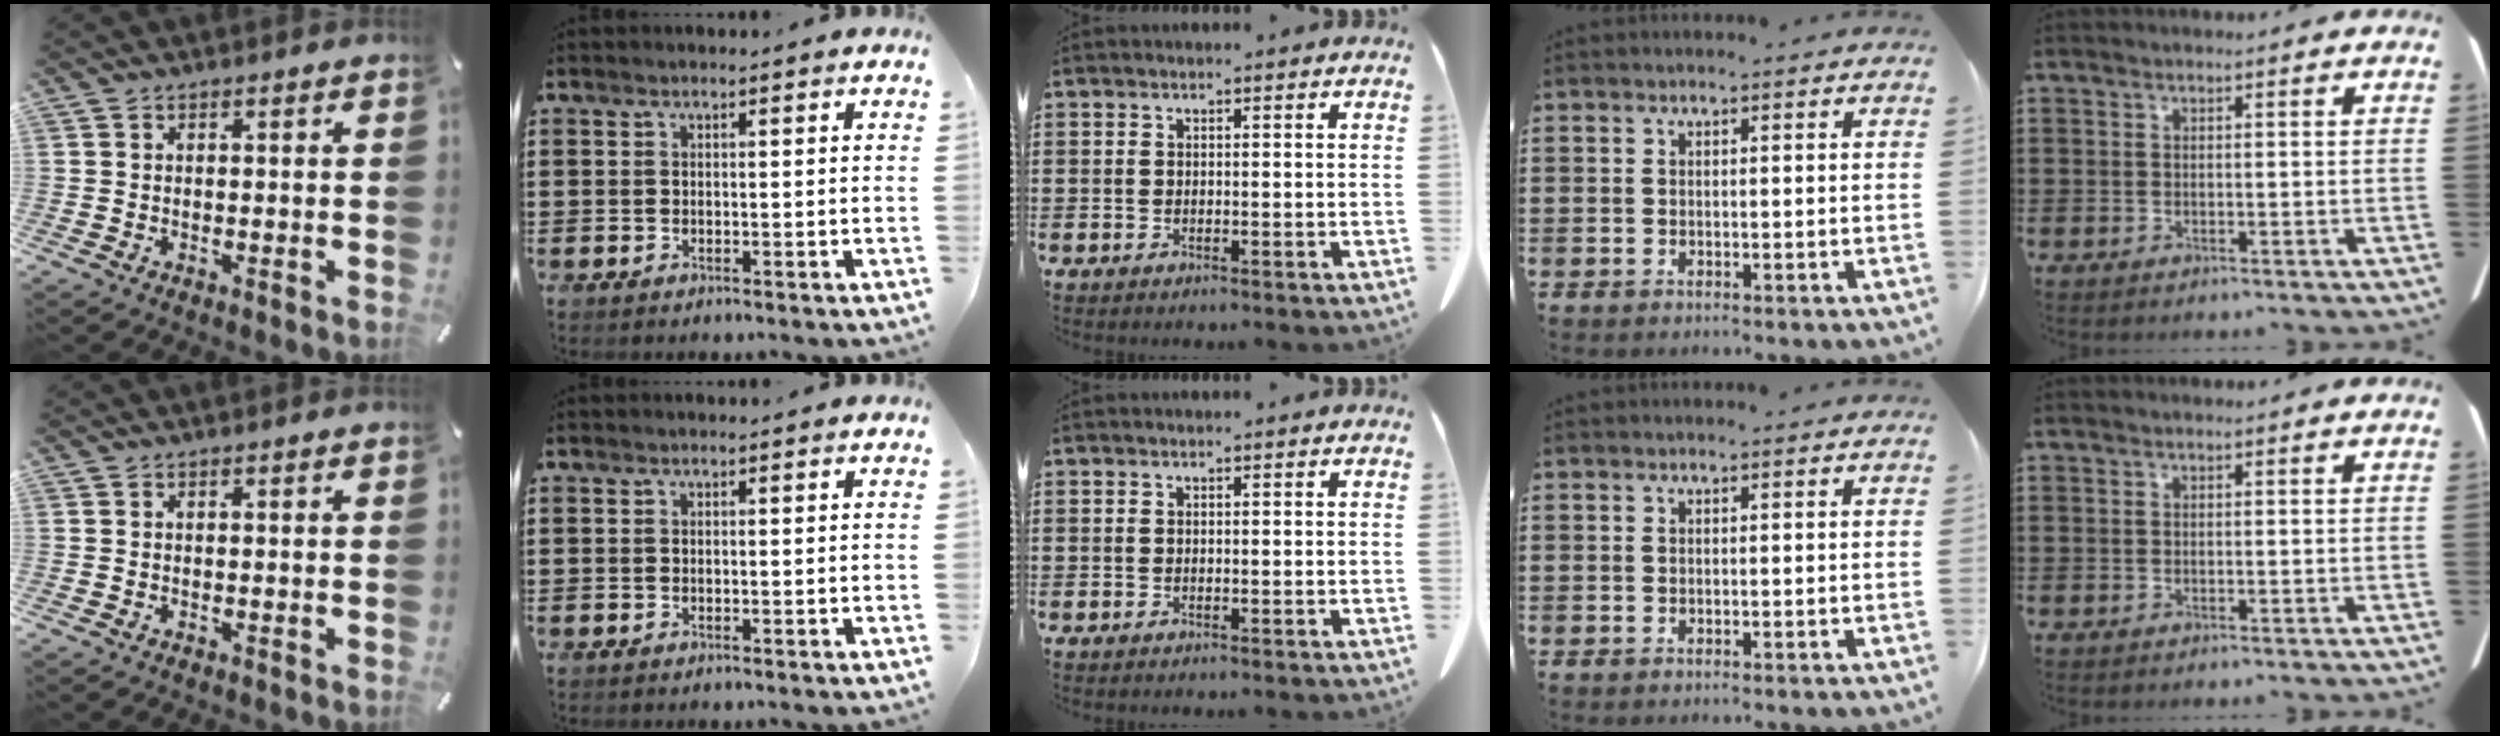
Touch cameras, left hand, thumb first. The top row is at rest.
{}